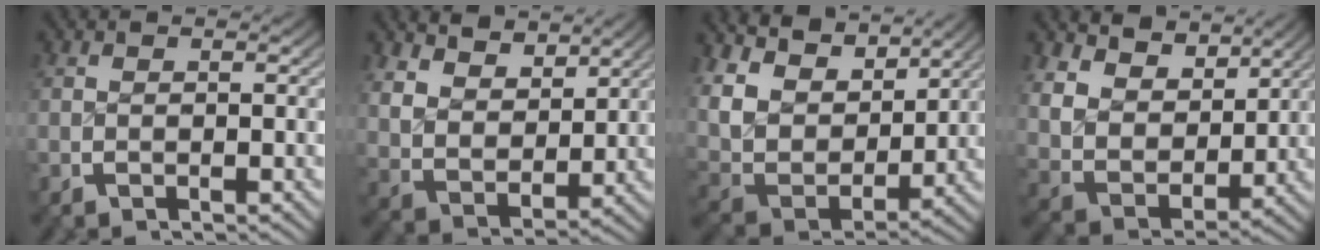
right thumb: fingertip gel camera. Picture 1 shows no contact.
{"total": 6.5, "force": [2.6, 4.5, 4.0], "torque": [-0.087, -0.028, 0.060]}
{"total": 12.1, "force": [3.2, 8.4, 8.0], "torque": [-0.192, -0.026, 0.061]}
{"total": 9.3, "force": [2.5, 6.9, 5.8], "torque": [-0.137, -0.034, 0.052]}